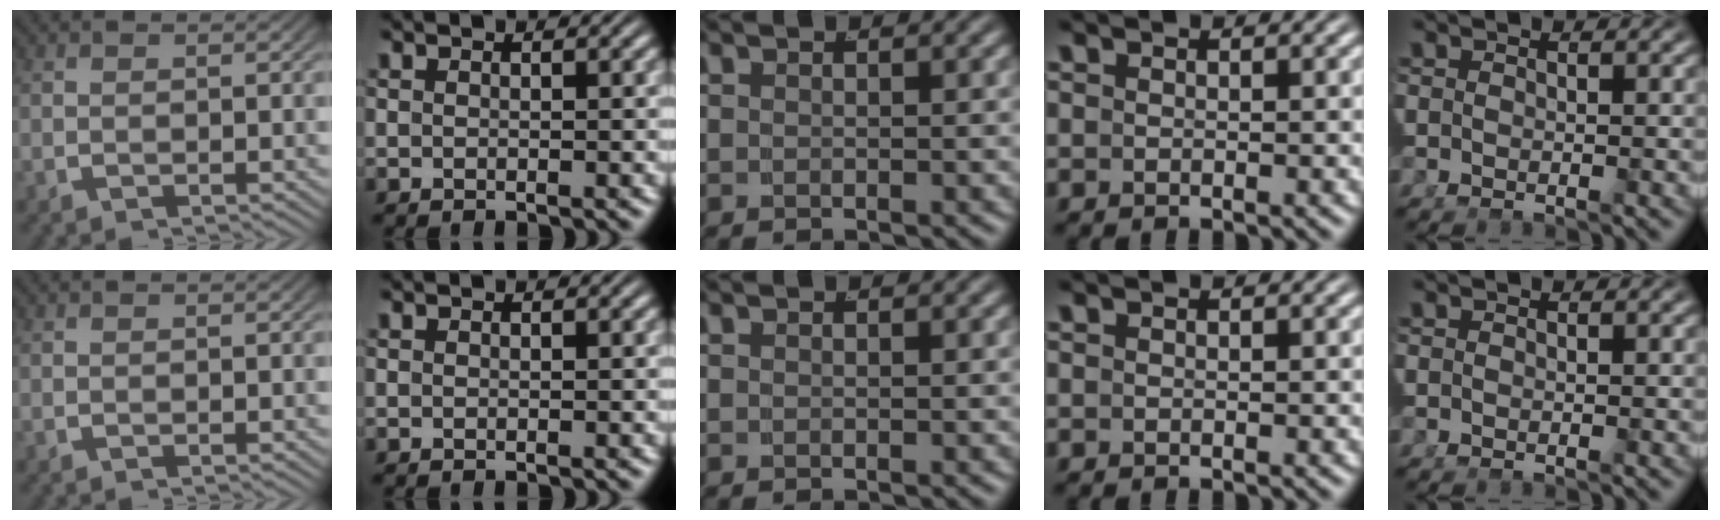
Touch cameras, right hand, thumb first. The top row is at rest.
{}